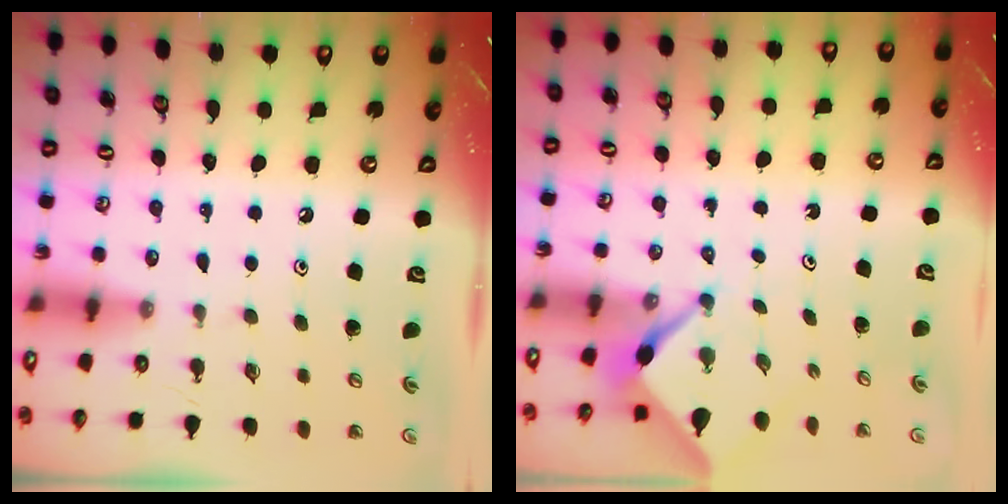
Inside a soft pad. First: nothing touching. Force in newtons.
{"total": 2.2, "press": 2.2, "slide": 0.3}